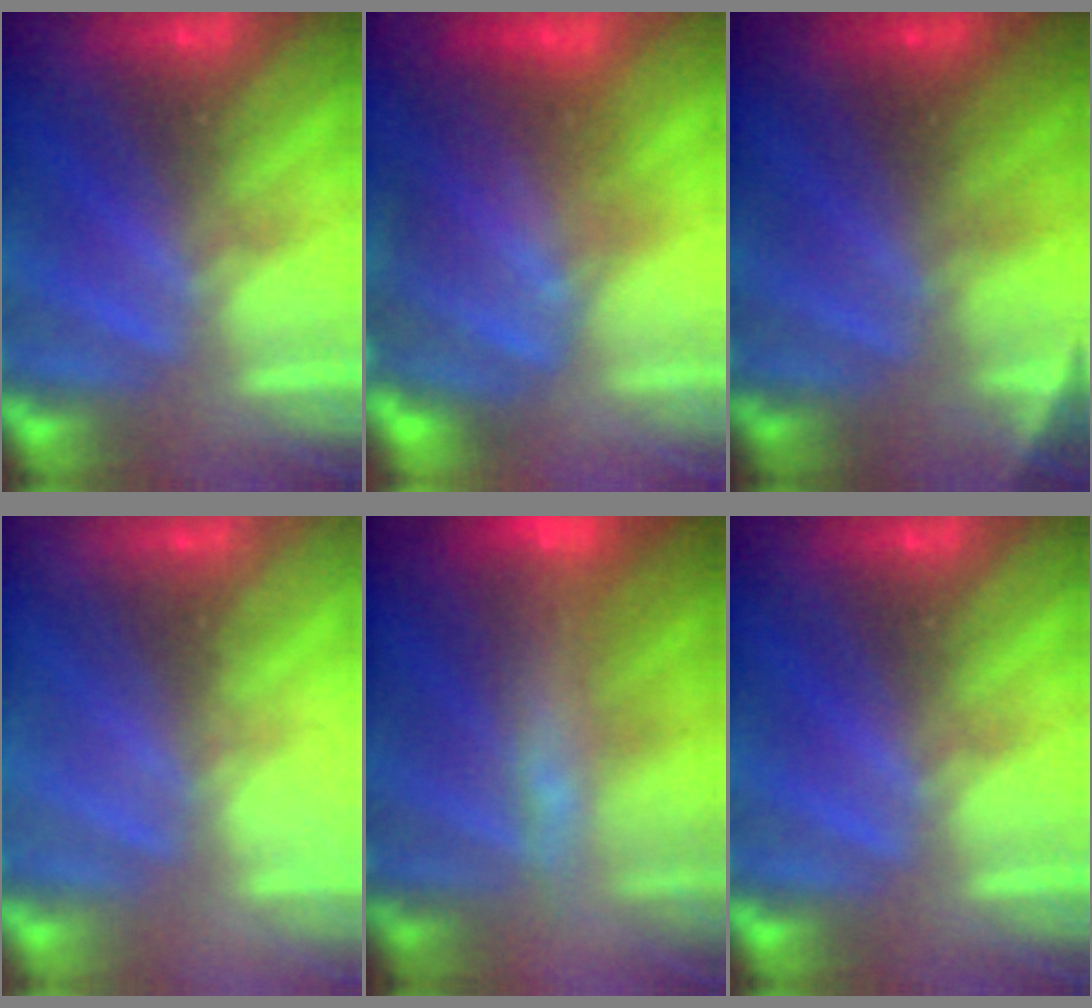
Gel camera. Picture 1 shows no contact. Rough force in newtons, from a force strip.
{"total": 7.7}
{"total": 2.8}
{"total": 2.1}
{"total": 8.0}
{"total": 0.0}